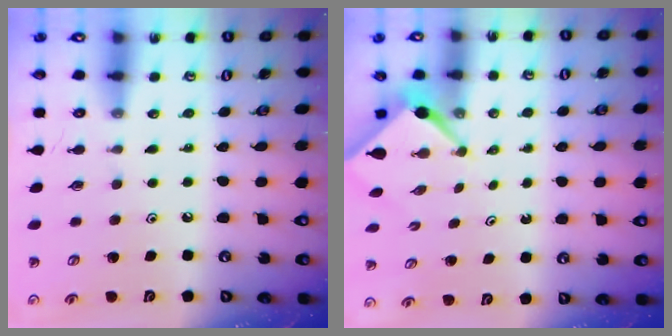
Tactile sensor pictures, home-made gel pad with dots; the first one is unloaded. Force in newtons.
{"total": 2.4, "press": 2.4, "slide": 0.3}